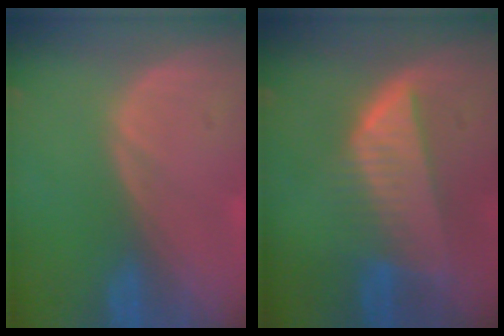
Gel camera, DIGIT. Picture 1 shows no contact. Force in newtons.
{"total": 8.3, "press": 7.3, "slide": 3.9}